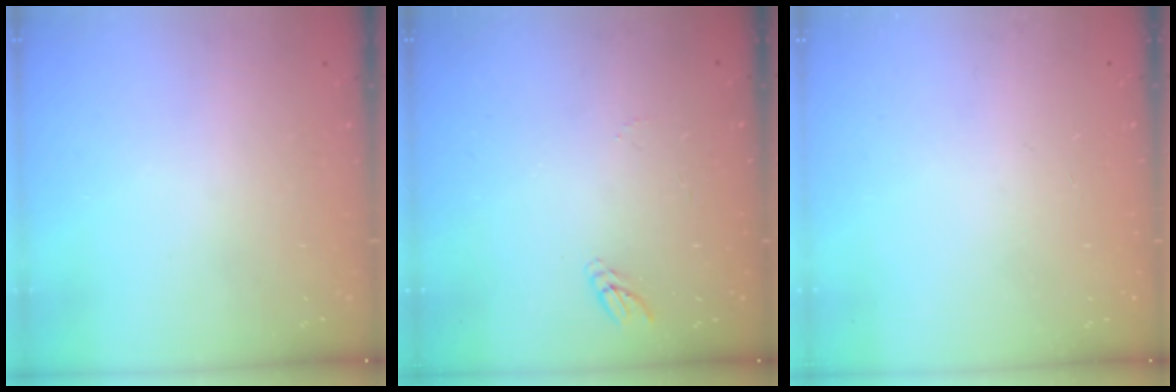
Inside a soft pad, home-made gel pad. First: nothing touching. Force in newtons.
{"total": 5.9, "press": 5.8, "slide": 0.5}
{"total": 0.0}